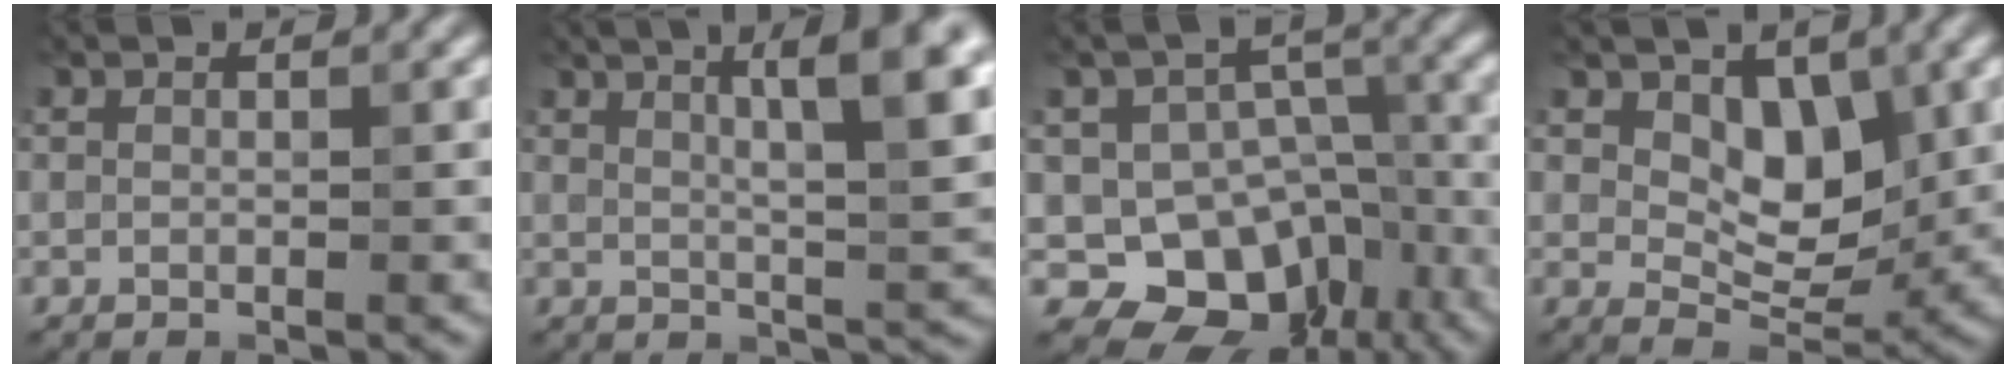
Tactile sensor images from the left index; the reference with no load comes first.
{"total": 6.6, "force": [3.0, 1.3, 5.7], "torque": [-0.055, 0.009, 0.045]}
{"total": 8.6, "force": [-4.3, 6.6, 3.6], "torque": [-0.024, 0.000, -0.063]}
{"total": 3.6, "force": [1.0, 2.6, 2.2], "torque": [-0.028, -0.016, 0.013]}